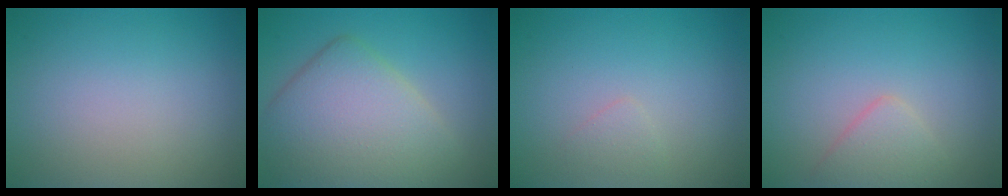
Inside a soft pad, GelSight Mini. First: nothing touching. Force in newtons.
{"total": 7.5, "press": 7.5, "slide": 0.3}
{"total": 0.8, "press": 0.8, "slide": 0.0}
{"total": 2.1, "press": 2.1, "slide": 0.1}